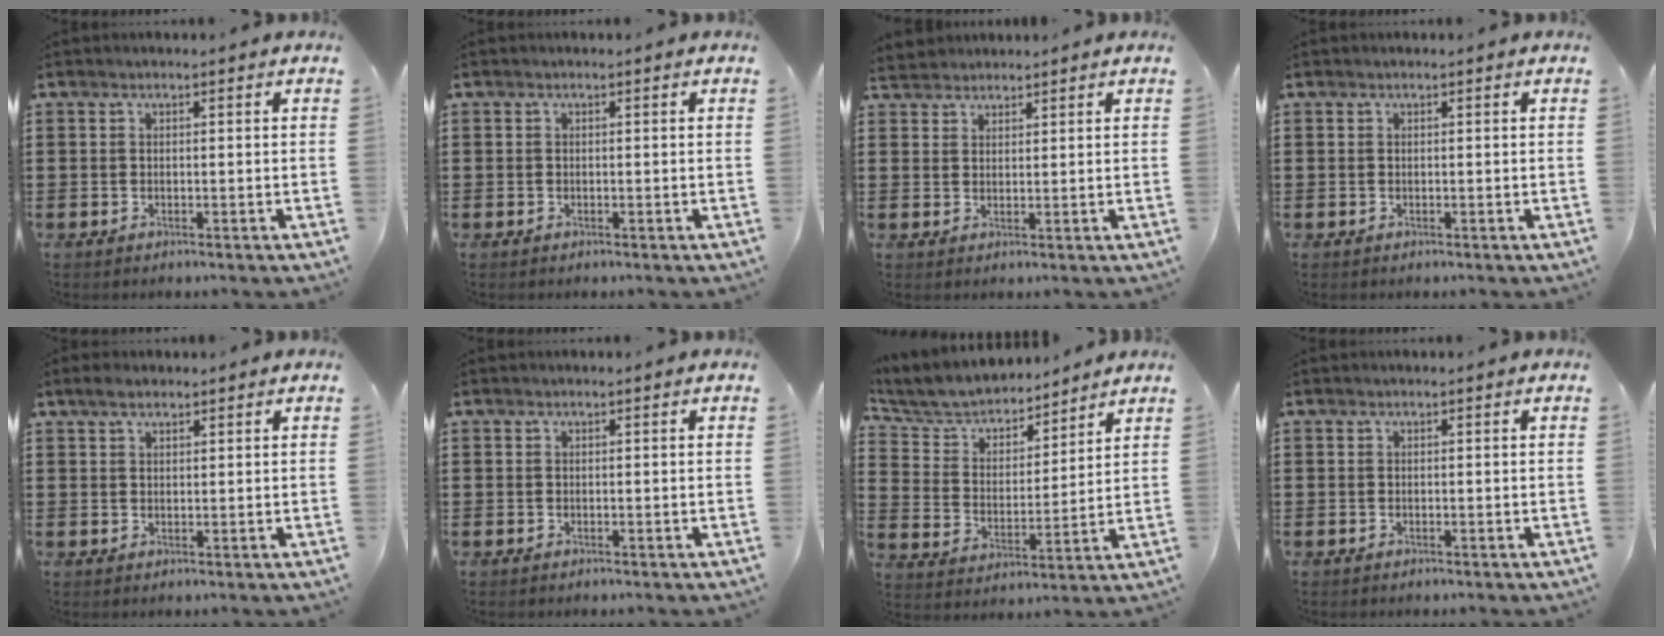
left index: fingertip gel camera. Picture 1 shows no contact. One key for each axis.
{"total": 0.0}
{"total": 2.3, "fx": 2.1, "fy": 0.8, "fz": -0.4, "tx": 0.000, "ty": 0.003, "tz": 0.042}
{"total": 0.0}
{"total": 2.2, "fx": 1.7, "fy": 1.0, "fz": 0.9, "tx": -0.023, "ty": 0.006, "tz": 0.032}
{"total": 0.0}
{"total": 6.0, "fx": 5.6, "fy": 1.8, "fz": 1.0, "tx": -0.054, "ty": -0.033, "tz": 0.093}
{"total": 0.0}